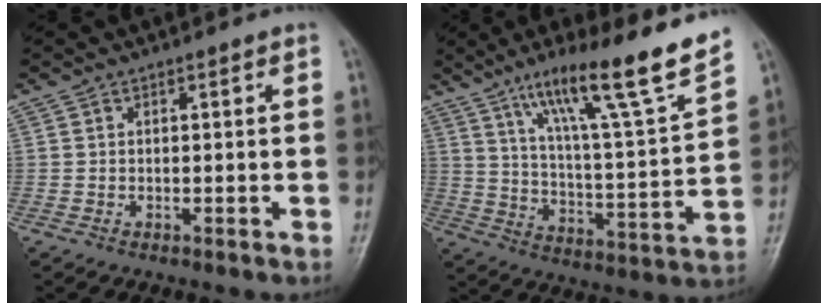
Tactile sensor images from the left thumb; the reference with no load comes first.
{"total": 18.9, "force": [13.2, 1.2, 13.6], "torque": [-0.196, -0.067, 0.215]}